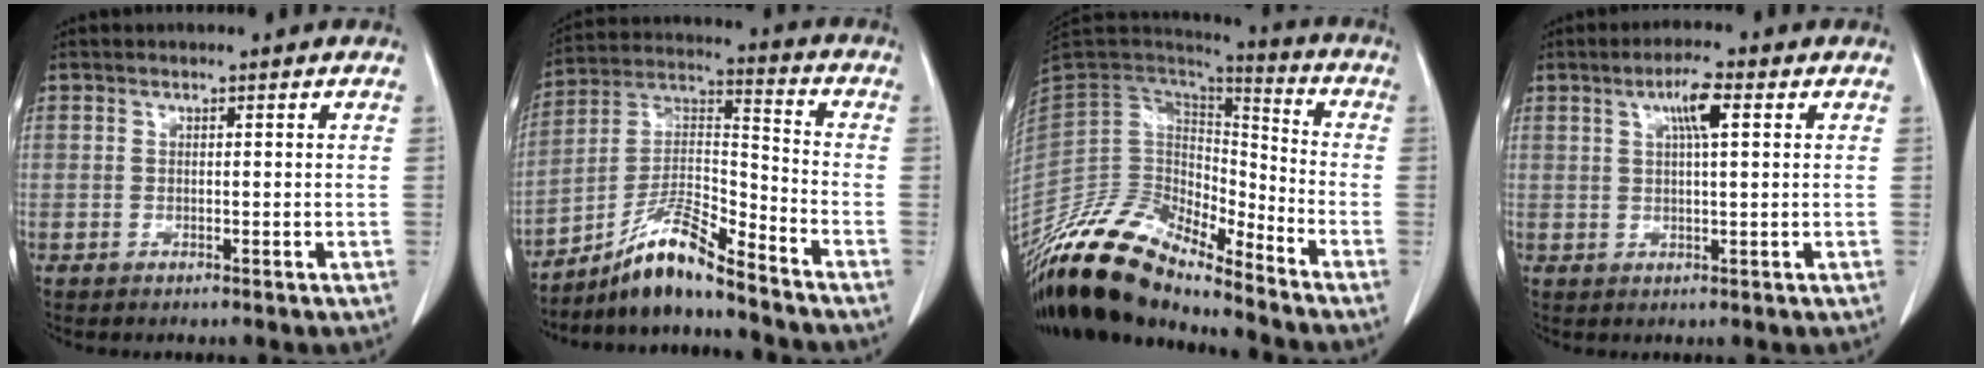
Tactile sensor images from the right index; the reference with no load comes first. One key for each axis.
{"total": 11.0, "fx": -9.2, "fy": 0.3, "fz": 6.0, "tx": -0.116, "ty": 0.011, "tz": -0.166}
{"total": 17.5, "fx": -15.4, "fy": 4.6, "fz": 6.8, "tx": -0.116, "ty": 0.044, "tz": -0.280}
{"total": 4.5, "fx": 1.6, "fy": 0.4, "fz": 4.2, "tx": -0.077, "ty": 0.006, "tz": 0.028}